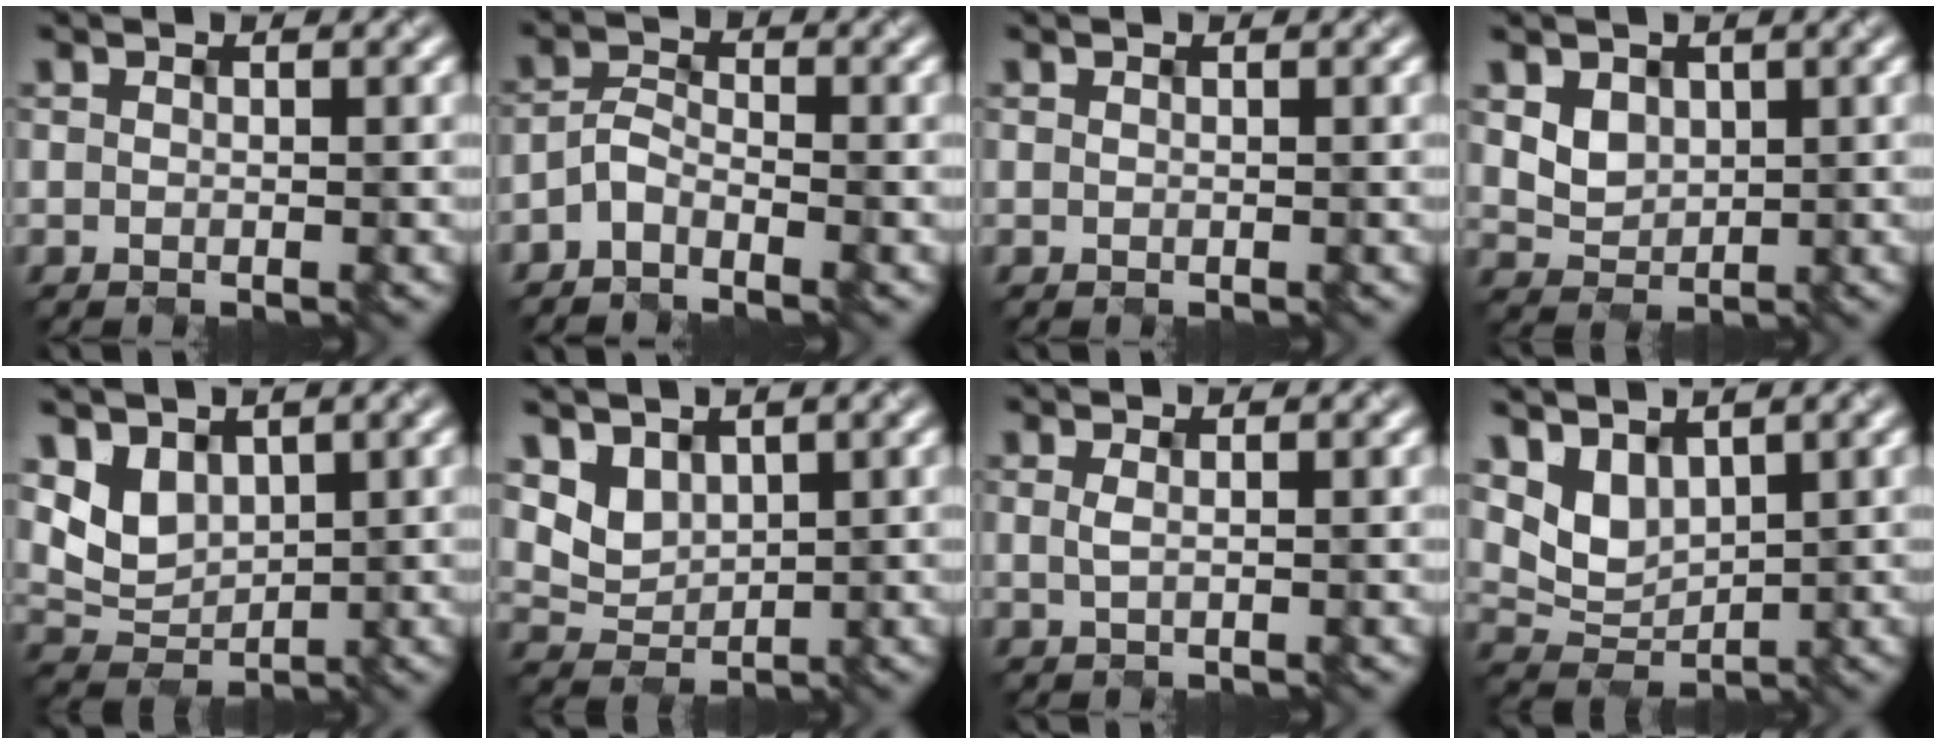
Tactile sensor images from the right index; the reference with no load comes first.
{"total": 2.3, "force": [-1.8, 0.9, 1.2], "torque": [-0.021, 0.009, -0.044]}
{"total": 0.0}
{"total": 2.4, "force": [0.8, 2.0, 1.0], "torque": [-0.028, -0.005, 0.017]}
{"total": 3.5, "force": [1.6, 2.5, 1.8], "torque": [-0.040, -0.008, 0.032]}
{"total": 2.8, "force": [1.8, 1.9, 1.1], "torque": [-0.030, -0.003, 0.036]}
{"total": 0.9, "force": [0.2, 0.3, 0.8], "torque": [-0.010, -0.001, 0.003]}
{"total": 3.4, "force": [2.1, 2.0, 1.8], "torque": [-0.044, -0.007, 0.042]}